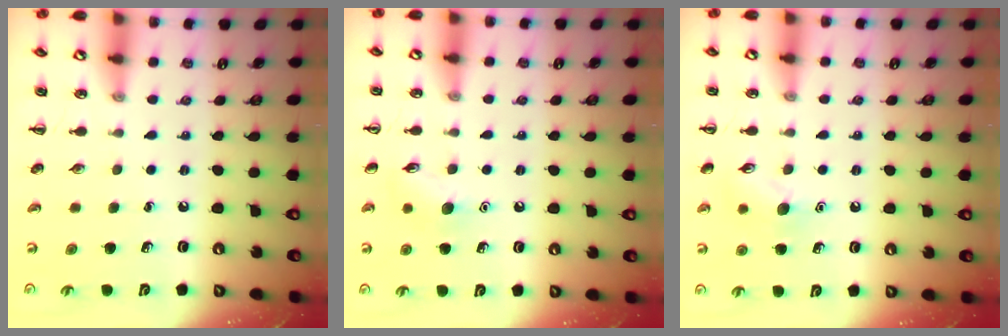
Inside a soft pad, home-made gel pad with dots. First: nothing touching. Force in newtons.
{"total": 7.2, "press": 7.2, "slide": 0.5}
{"total": 8.1, "press": 8.0, "slide": 1.2}